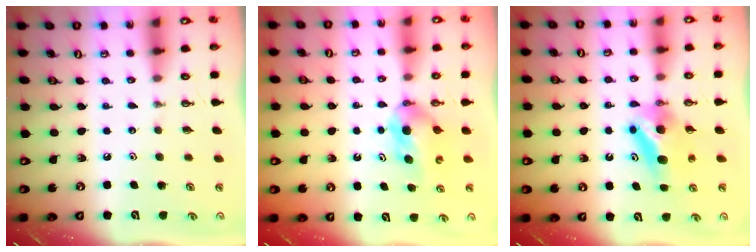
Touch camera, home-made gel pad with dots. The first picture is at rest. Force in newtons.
{"total": 6.1, "press": 6.0, "slide": 1.2}
{"total": 7.1, "press": 6.9, "slide": 1.5}